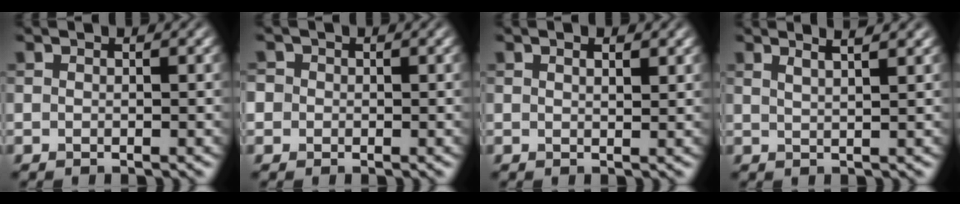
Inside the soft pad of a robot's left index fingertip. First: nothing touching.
{"total": 1.5, "force": [0.2, 1.4, 0.4], "torque": [0.002, 0.007, -0.006]}
{"total": 1.1, "force": [0.8, 0.1, 0.8], "torque": [-0.012, -0.001, 0.013]}
{"total": 3.2, "force": [2.2, 0.8, 2.1], "torque": [0.001, 0.017, 0.001]}